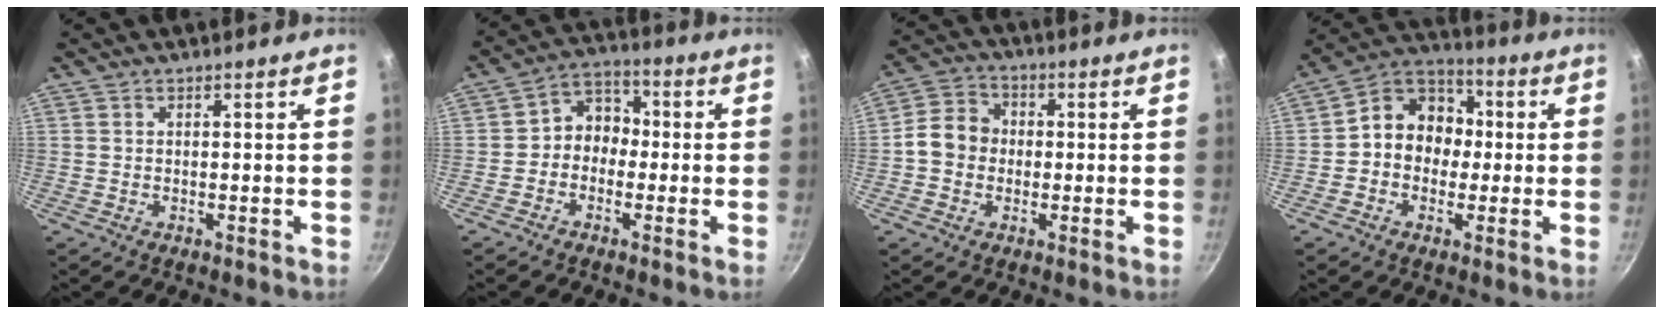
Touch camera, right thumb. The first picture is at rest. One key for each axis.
{"total": 6.6, "fx": -1.0, "fy": 5.5, "fz": 3.5, "tx": -0.015, "ty": 0.031, "tz": -0.036}
{"total": 7.5, "fx": -0.5, "fy": 6.4, "fz": 3.8, "tx": -0.038, "ty": 0.018, "tz": -0.027}
{"total": 11.3, "fx": -0.1, "fy": 9.6, "fz": 5.9, "tx": -0.045, "ty": 0.036, "tz": -0.027}